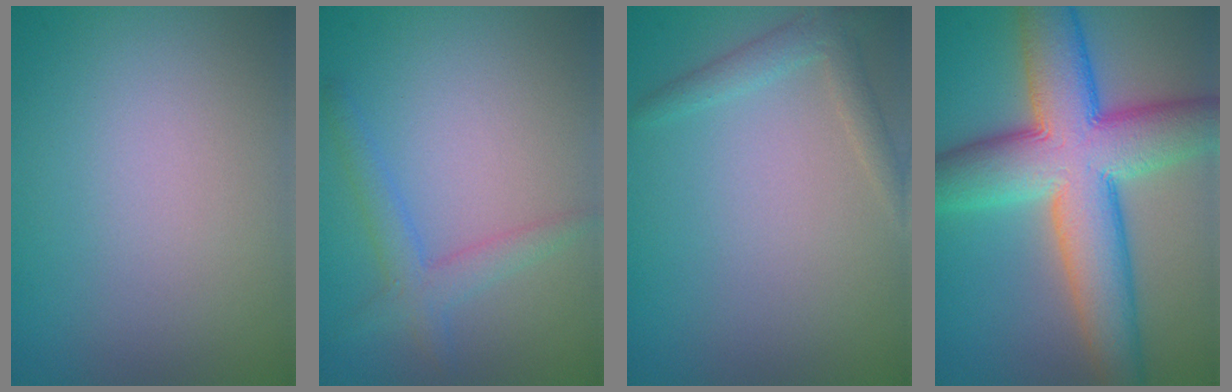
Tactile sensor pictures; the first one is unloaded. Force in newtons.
{"total": 2.5, "press": 2.5, "slide": 0.1}
{"total": 2.0, "press": 2.0, "slide": 0.1}
{"total": 12.2, "press": 12.2, "slide": 0.4}